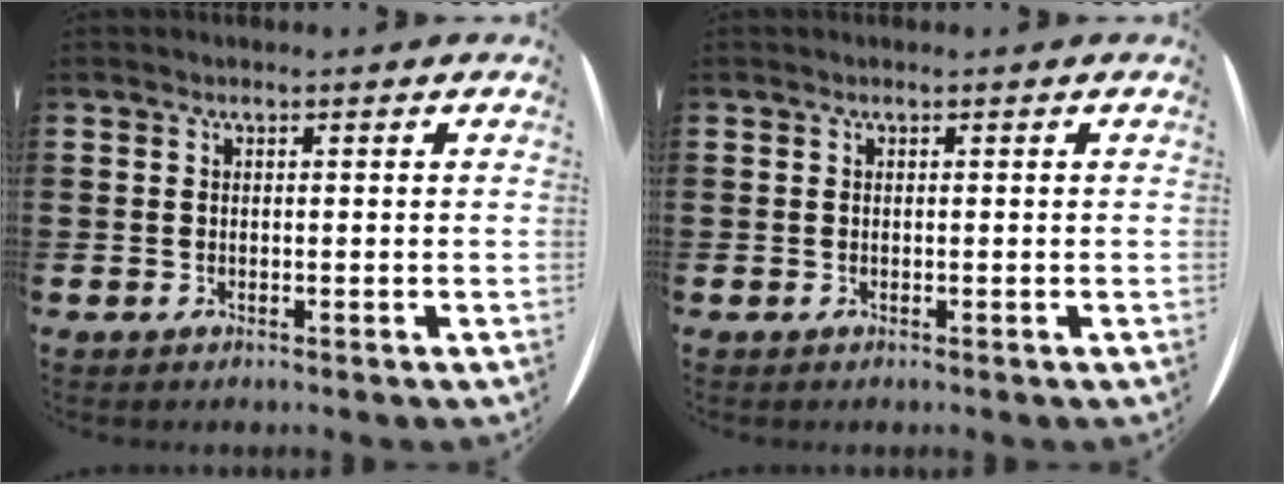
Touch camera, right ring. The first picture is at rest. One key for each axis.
{"total": 0.0}